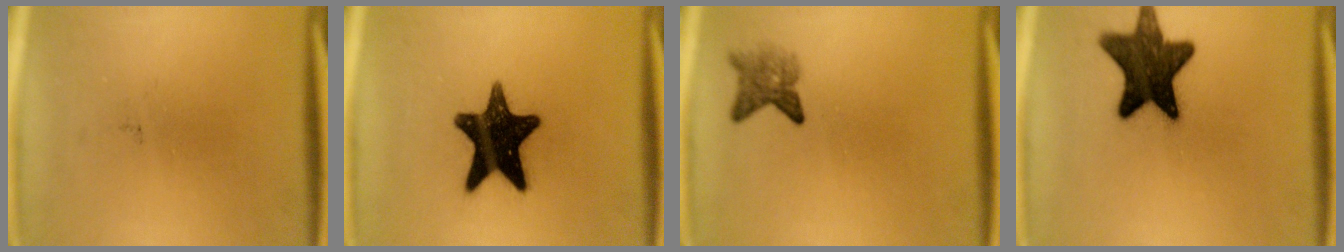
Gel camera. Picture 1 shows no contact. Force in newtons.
{"total": 15.7}
{"total": 3.1}
{"total": 13.7}